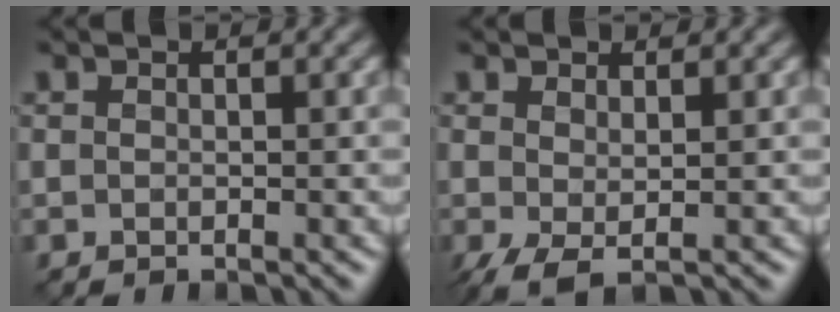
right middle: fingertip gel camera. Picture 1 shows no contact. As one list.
[{"total": 2.1, "force": [-0.3, 0.2, 2.1], "torque": [-0.051, -0.007, -0.008]}]